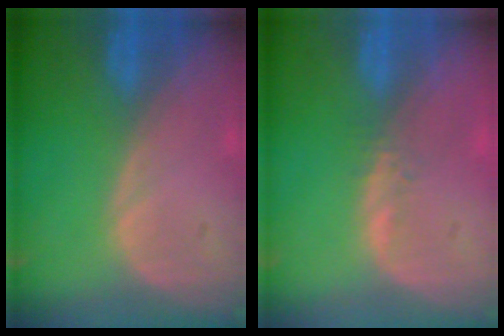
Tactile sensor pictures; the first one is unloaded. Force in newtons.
{"total": 1.1, "press": 1.0, "slide": 0.5}